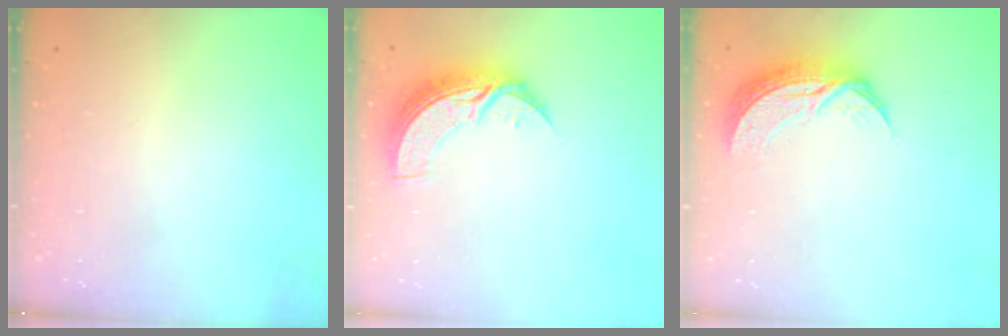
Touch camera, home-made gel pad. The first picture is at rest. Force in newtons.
{"total": 9.5, "press": 9.5, "slide": 0.8}
{"total": 10.1, "press": 10.1, "slide": 0.3}